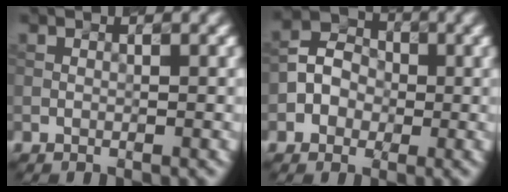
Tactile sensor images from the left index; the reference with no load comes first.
{"total": 3.1, "force": [-0.6, 2.7, 1.3], "torque": [-0.012, 0.012, -0.019]}